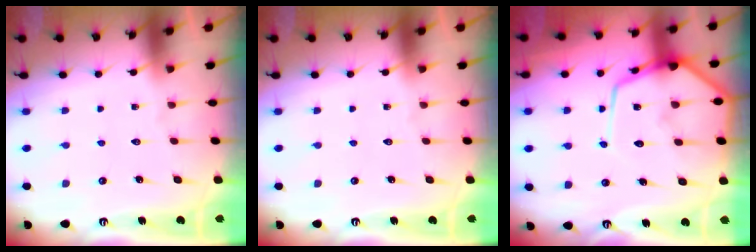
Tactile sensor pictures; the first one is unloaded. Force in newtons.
{"total": 0.0}
{"total": 14.9, "press": 14.9, "slide": 1.1}